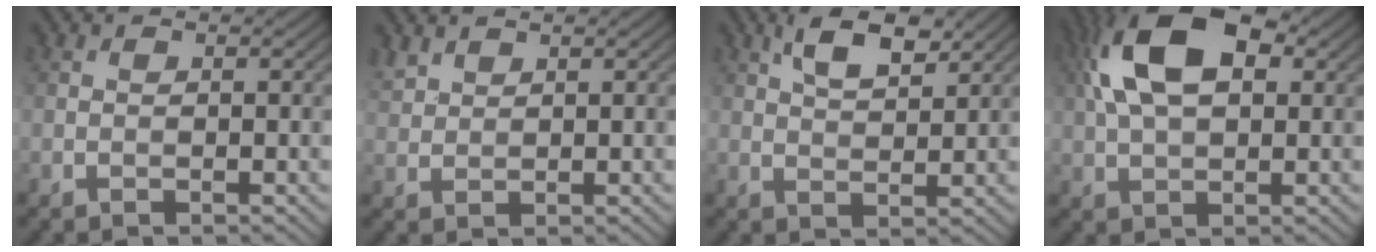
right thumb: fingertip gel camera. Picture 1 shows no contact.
{"total": 2.2, "force": [1.8, 1.0, 0.8], "torque": [-0.024, 0.005, 0.047]}
{"total": 5.8, "force": [3.3, 2.4, 4.2], "torque": [-0.084, 0.007, 0.061]}
{"total": 12.4, "force": [3.7, 6.8, 9.7], "torque": [-0.198, 0.021, 0.060]}